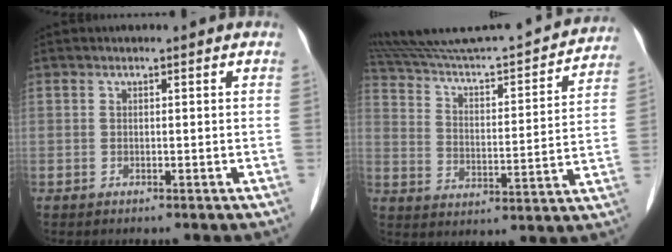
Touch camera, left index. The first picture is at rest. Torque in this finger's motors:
{"motor_torque": [-0.40, -0.83, -0.04, 0.01]}